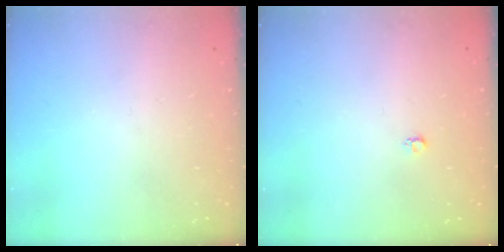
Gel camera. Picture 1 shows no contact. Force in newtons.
{"total": 2.6, "press": 2.6, "slide": 0.4}